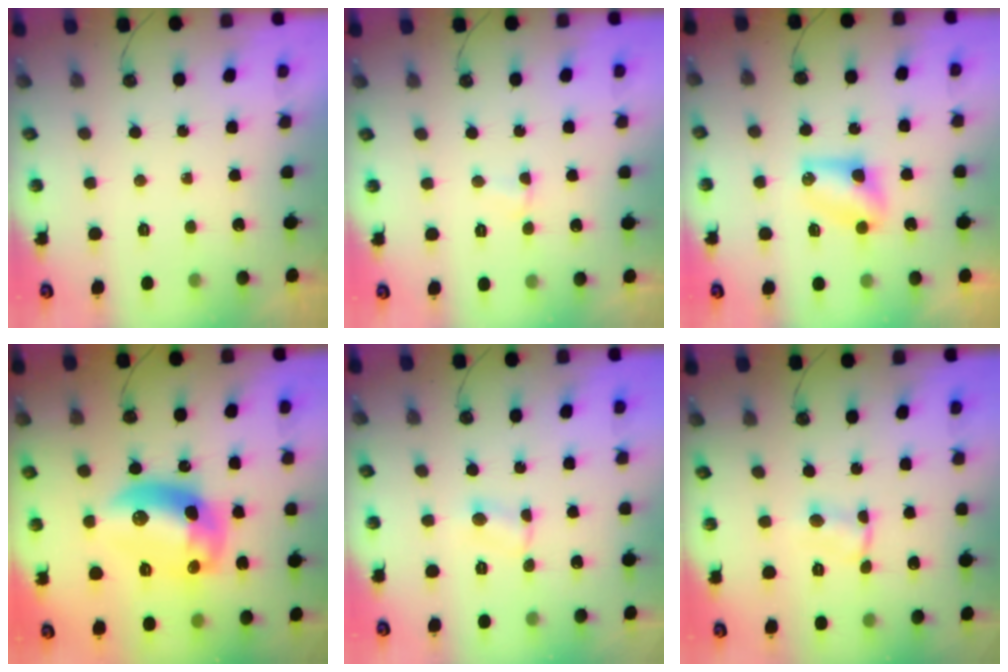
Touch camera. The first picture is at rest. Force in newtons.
{"total": 2.4, "press": 2.4, "slide": 0.5}
{"total": 6.0, "press": 5.9, "slide": 0.8}
{"total": 15.6, "press": 15.5, "slide": 1.4}
{"total": 2.9, "press": 2.9, "slide": 0.6}
{"total": 1.9, "press": 1.9, "slide": 0.0}